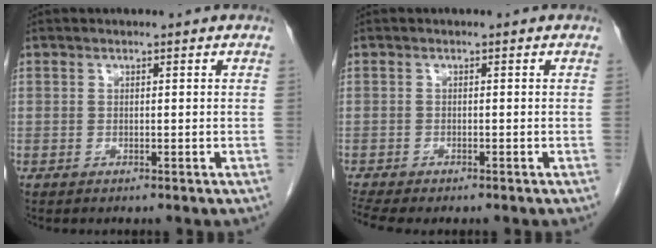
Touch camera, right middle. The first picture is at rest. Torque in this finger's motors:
{"motor_torque": [1.15, -0.80, 0.07, 0.10]}